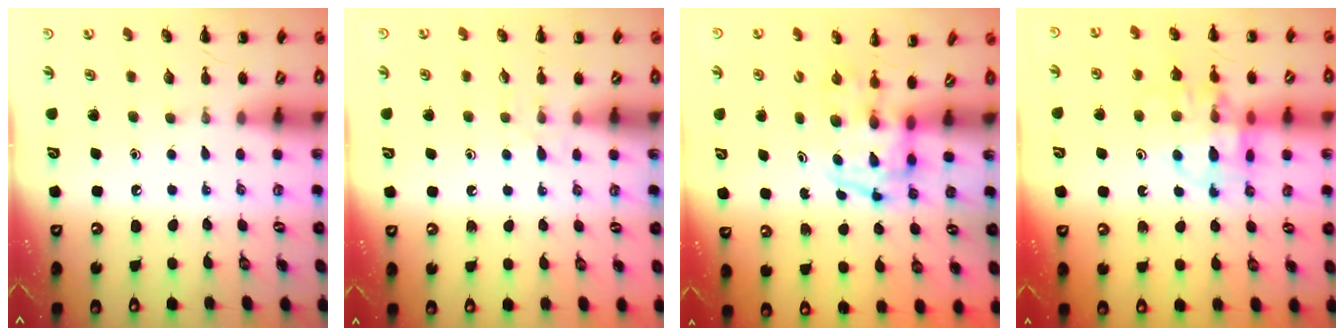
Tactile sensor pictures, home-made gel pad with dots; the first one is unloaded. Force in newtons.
{"total": 4.5, "press": 4.1, "slide": 1.8}
{"total": 3.8, "press": 3.7, "slide": 0.6}
{"total": 13.4, "press": 13.1, "slide": 2.7}